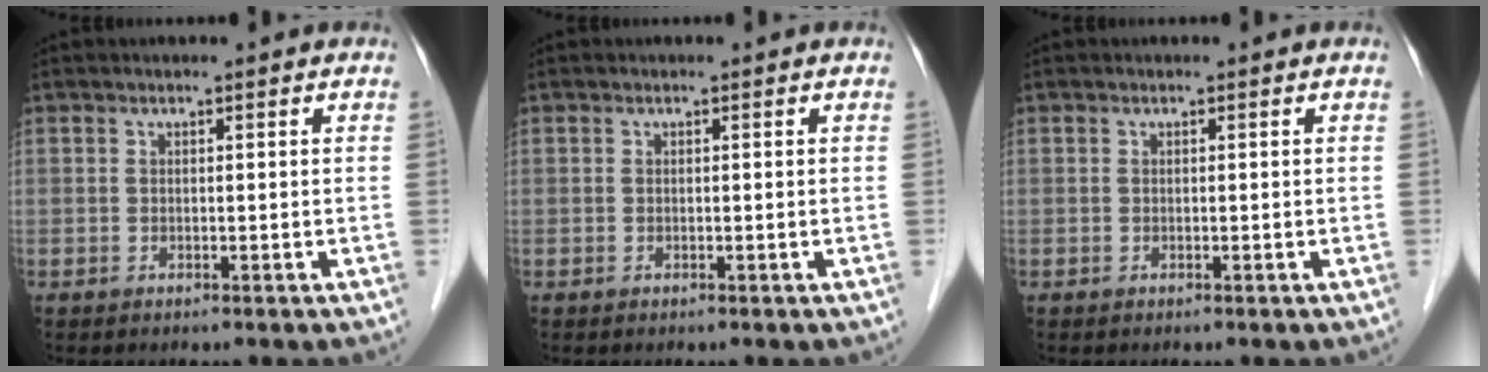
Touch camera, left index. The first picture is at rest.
{"total": 0.0}
{"total": 0.0}